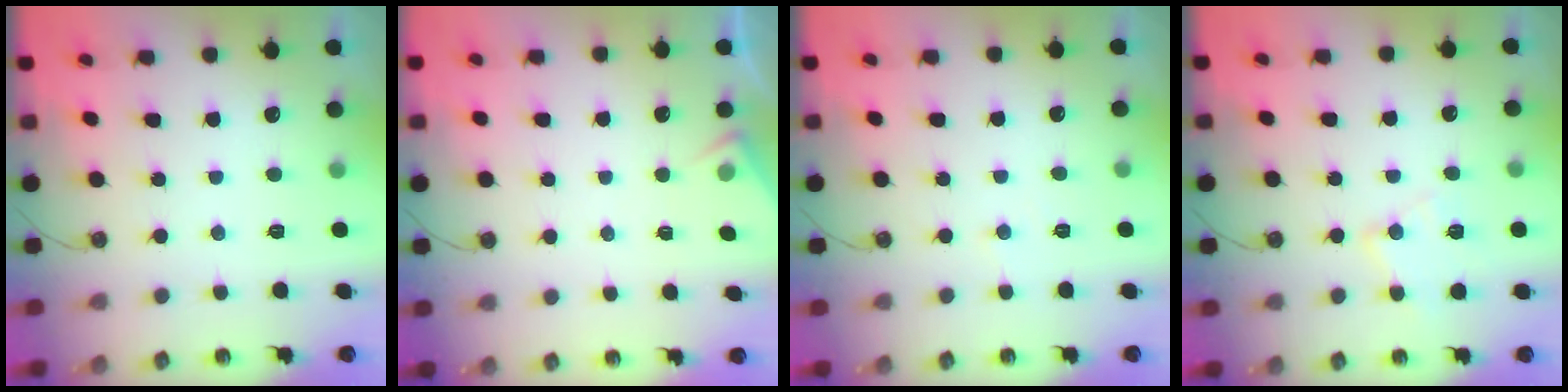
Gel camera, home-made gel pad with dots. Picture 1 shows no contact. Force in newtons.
{"total": 4.4, "press": 4.4, "slide": 0.5}
{"total": 3.9, "press": 3.9, "slide": 0.6}
{"total": 8.6, "press": 8.6, "slide": 0.4}